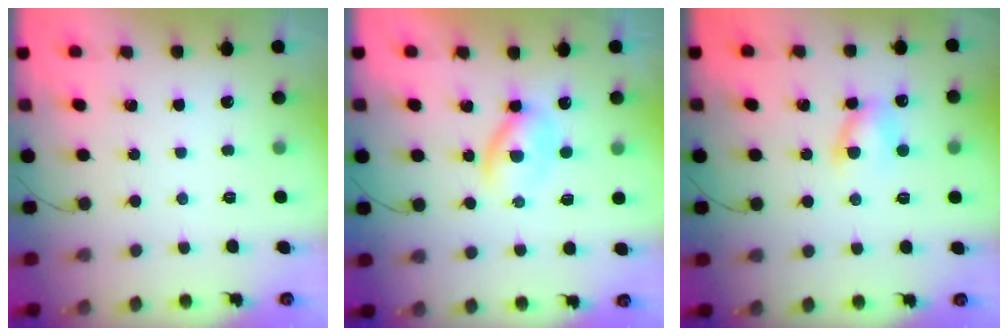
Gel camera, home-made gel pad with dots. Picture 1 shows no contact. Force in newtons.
{"total": 2.8, "press": 2.8, "slide": 0.5}
{"total": 6.4, "press": 6.3, "slide": 0.9}